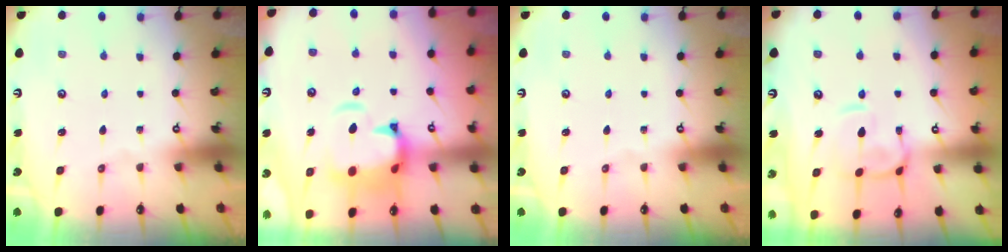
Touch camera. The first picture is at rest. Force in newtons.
{"total": 5.7, "press": 5.4, "slide": 1.9}
{"total": 0.0}
{"total": 5.2, "press": 5.0, "slide": 1.1}